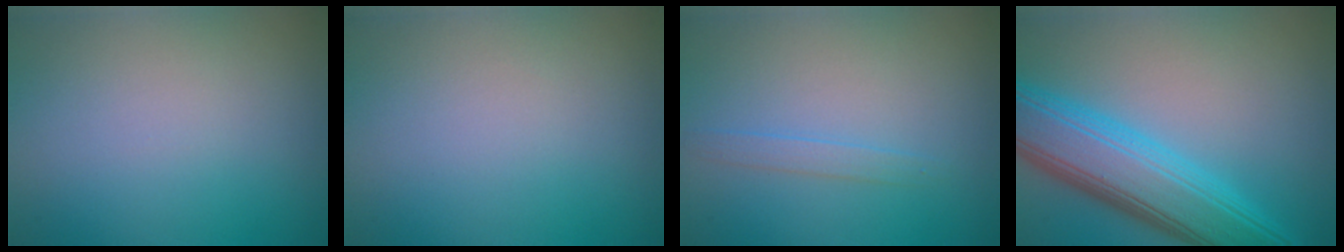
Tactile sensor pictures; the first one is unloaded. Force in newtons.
{"total": 0.0}
{"total": 1.1, "press": 1.1, "slide": 0.2}
{"total": 8.8, "press": 8.8, "slide": 0.2}